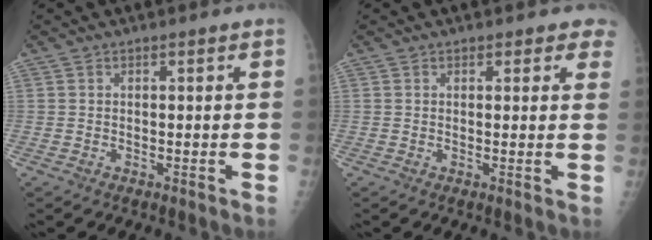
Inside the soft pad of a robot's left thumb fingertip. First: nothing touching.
{"total": 3.4, "force": [2.8, 1.9, 0.6], "torque": [0.030, -0.010, 0.012]}